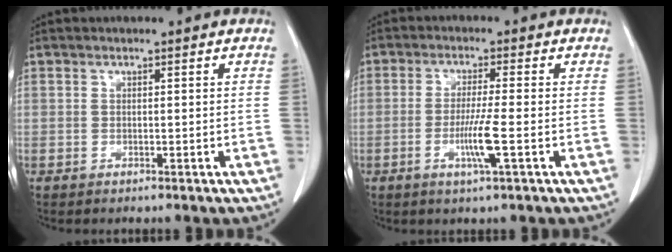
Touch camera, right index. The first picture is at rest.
{"total": 5.4, "force": [-1.7, -0.7, 5.1], "torque": [-0.097, -0.012, -0.034]}